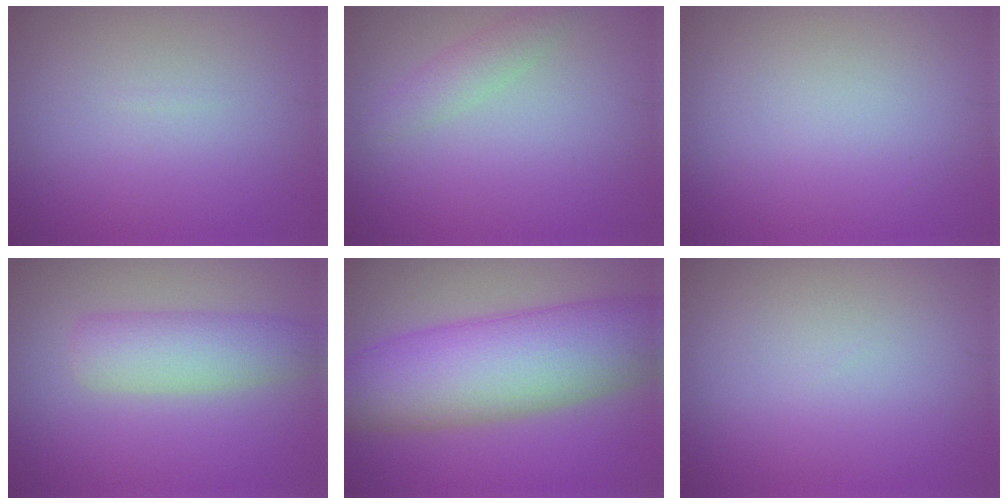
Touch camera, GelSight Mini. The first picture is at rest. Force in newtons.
{"total": 1.8, "press": 1.8, "slide": 0.1}
{"total": 0.0}
{"total": 4.5, "press": 4.5, "slide": 0.3}
{"total": 11.2, "press": 11.2, "slide": 0.3}
{"total": 0.0}